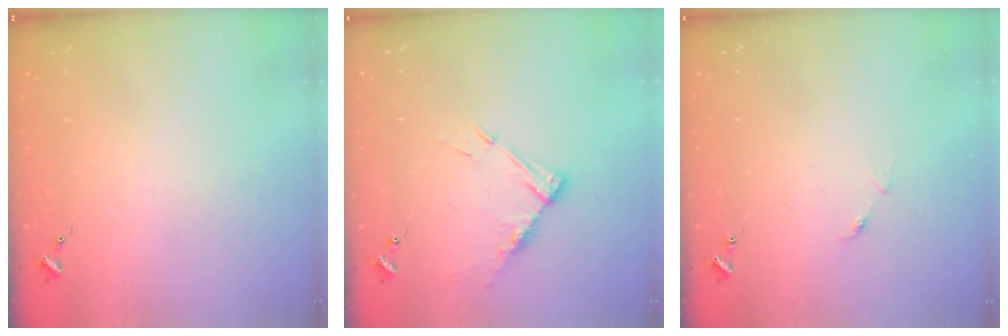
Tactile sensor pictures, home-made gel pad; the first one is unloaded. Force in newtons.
{"total": 9.1, "press": 9.1, "slide": 0.7}
{"total": 4.6, "press": 4.6, "slide": 0.4}